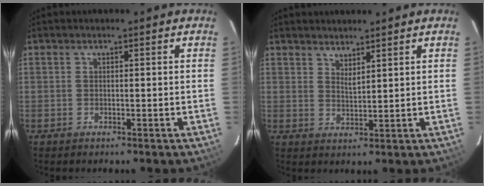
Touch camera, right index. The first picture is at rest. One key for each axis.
{"total": 2.7, "fx": 2.4, "fy": 0.5, "fz": 1.2, "tx": -0.019, "ty": 0.001, "tz": 0.041}